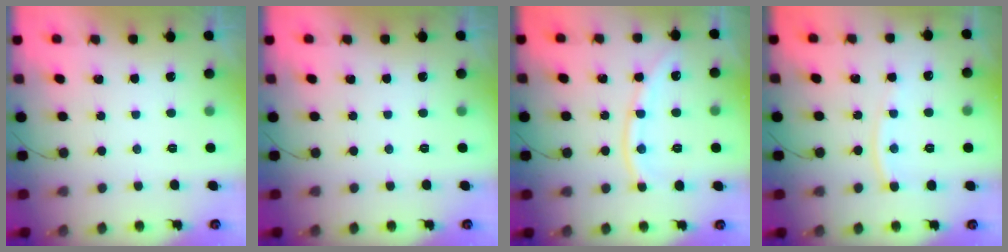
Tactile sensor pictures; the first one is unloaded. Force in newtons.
{"total": 0.0}
{"total": 10.9, "press": 10.9, "slide": 1.3}
{"total": 7.1, "press": 7.1, "slide": 0.9}